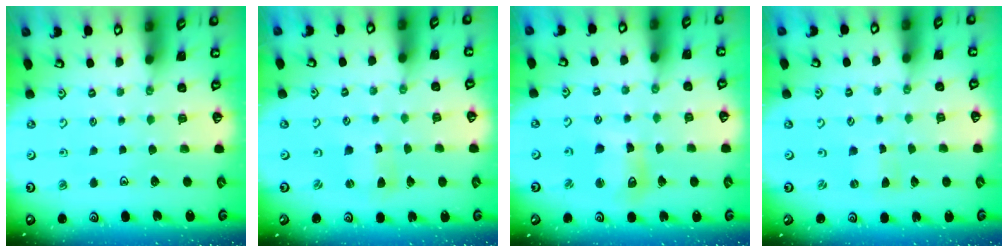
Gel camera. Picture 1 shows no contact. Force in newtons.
{"total": 1.1, "press": 1.1, "slide": 0.1}
{"total": 9.3, "press": 9.2, "slide": 1.7}
{"total": 0.0}